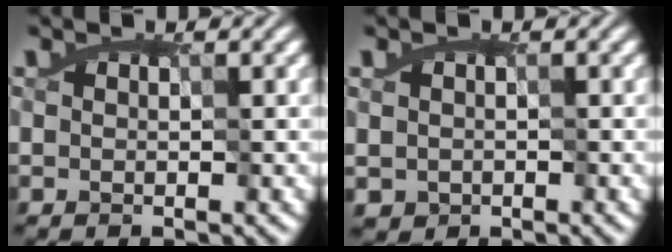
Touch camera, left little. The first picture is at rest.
{"total": 0.8, "force": [-0.2, 0.7, 0.1], "torque": [-0.013, -0.004, 0.006]}